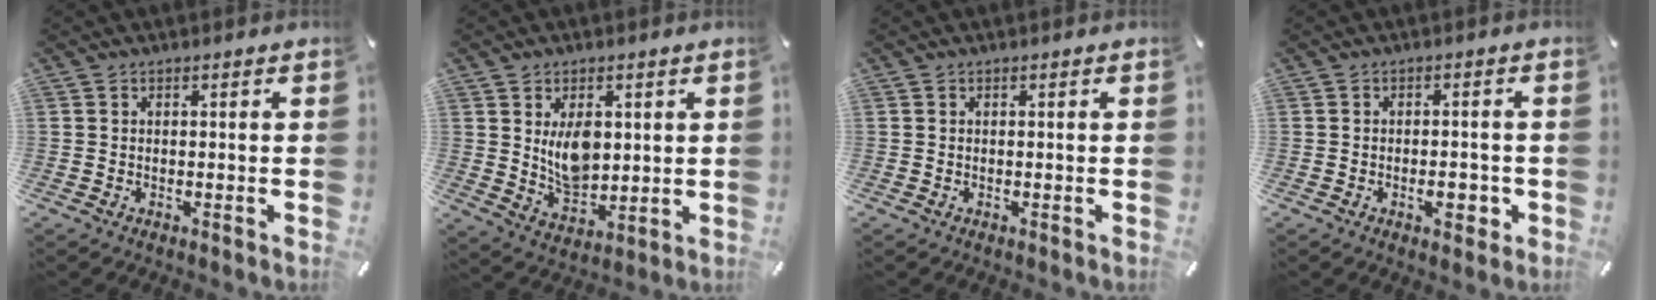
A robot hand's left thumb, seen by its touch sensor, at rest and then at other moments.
{"total": 9.0, "force": [2.8, 6.3, 5.8], "torque": [-0.102, -0.011, 0.051]}
{"total": 0.0}
{"total": 4.7, "force": [-1.5, 2.7, 3.5], "torque": [-0.048, 0.007, -0.026]}